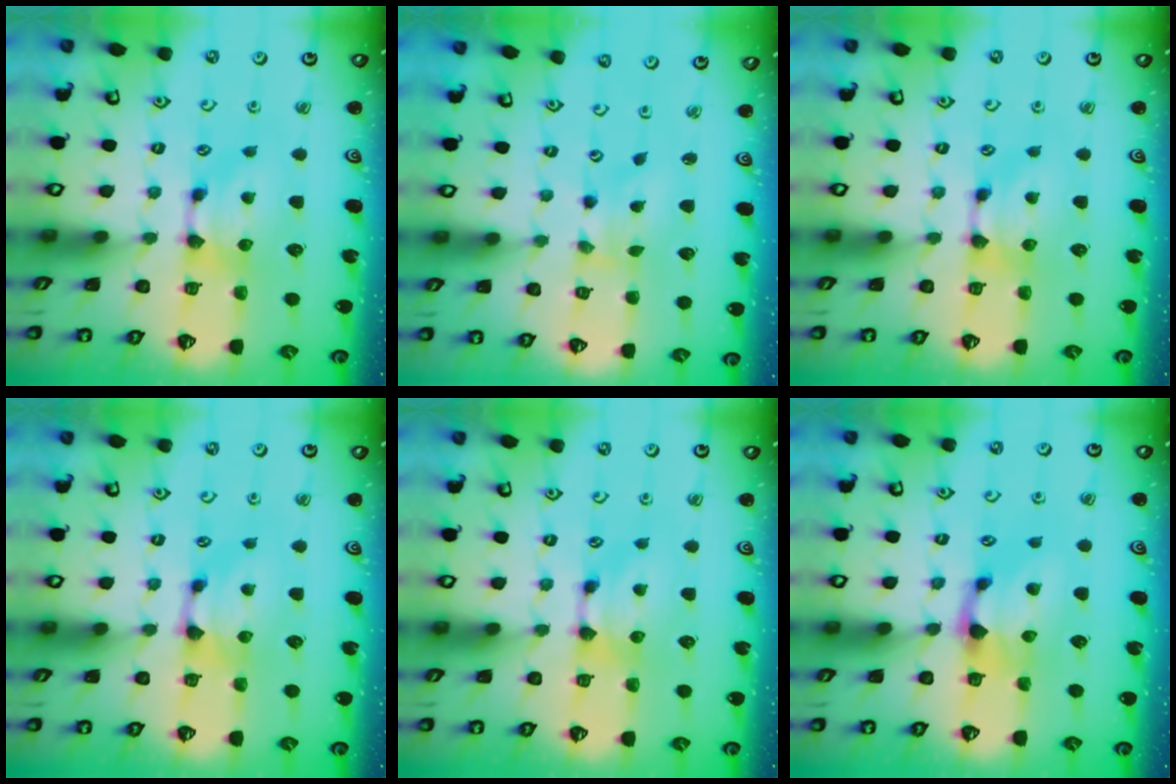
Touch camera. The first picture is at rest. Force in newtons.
{"total": 2.2, "press": 2.0, "slide": 1.0}
{"total": 0.0}
{"total": 0.8, "press": 0.3, "slide": 0.7}
{"total": 0.0}
{"total": 1.4, "press": 0.9, "slide": 1.1}